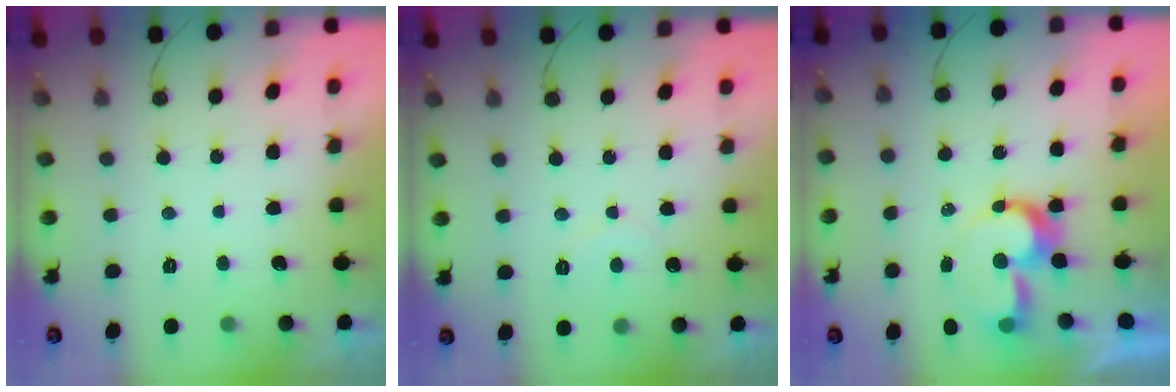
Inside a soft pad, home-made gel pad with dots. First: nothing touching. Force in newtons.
{"total": 4.9, "press": 4.8, "slide": 0.3}
{"total": 9.3, "press": 9.3, "slide": 0.9}